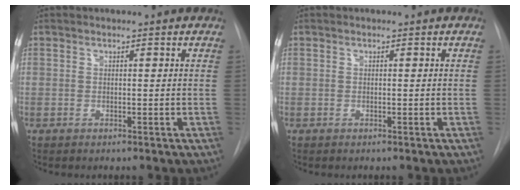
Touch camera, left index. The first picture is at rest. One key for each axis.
{"total": 0.0}